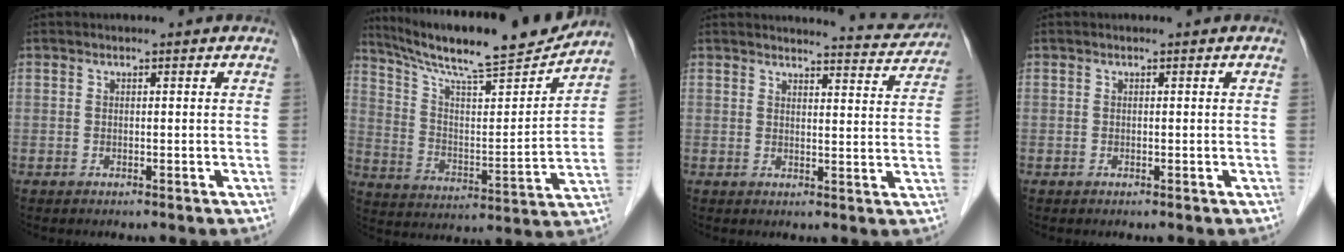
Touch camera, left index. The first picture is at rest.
{"total": 19.6, "force": [17.8, 0.6, 8.3], "torque": [-0.147, -0.018, 0.281]}
{"total": 7.2, "force": [7.1, 0.3, 0.2], "torque": [0.000, -0.017, 0.070]}
{"total": 0.0}